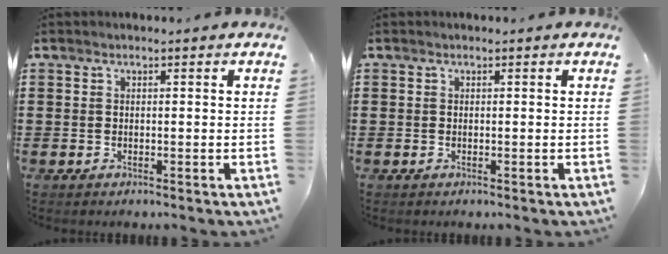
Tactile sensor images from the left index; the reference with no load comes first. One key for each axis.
{"total": 0.0}